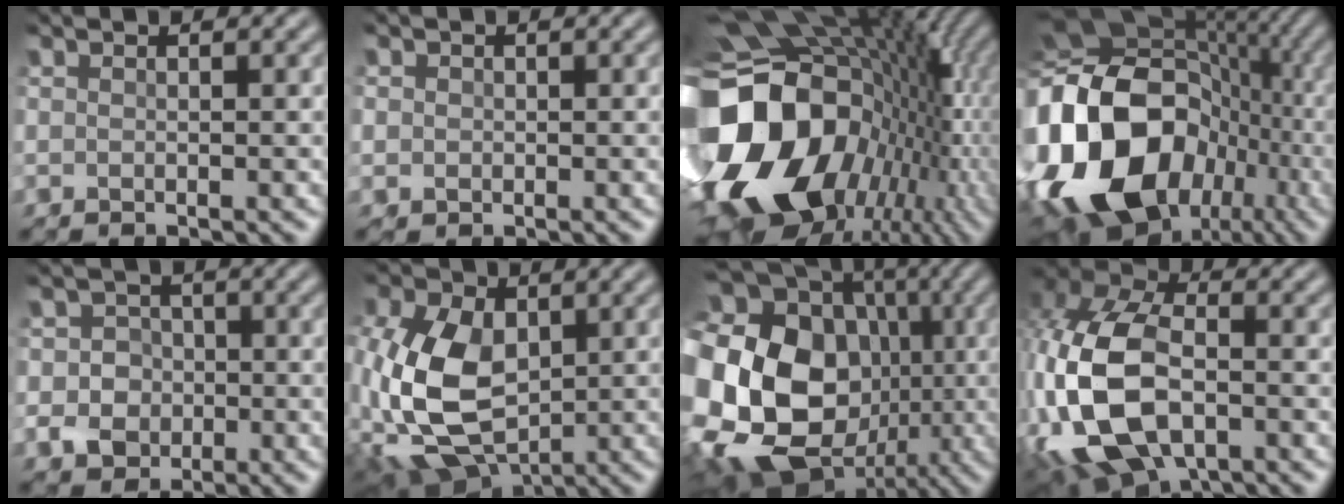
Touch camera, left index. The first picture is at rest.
{"total": 2.2, "force": [0.5, 1.9, 0.9], "torque": [-0.009, 0.015, -0.003]}
{"total": 19.5, "force": [-3.7, 14.3, 12.8], "torque": [-0.273, -0.041, -0.033]}
{"total": 19.7, "force": [-4.0, 14.5, 12.7], "torque": [-0.292, 0.006, -0.069]}
{"total": 4.4, "force": [-0.9, 4.0, 1.5], "torque": [-0.012, 0.013, -0.033]}
{"total": 11.7, "force": [-0.6, 7.8, 8.7], "torque": [-0.224, -0.015, -0.012]}
{"total": 24.3, "force": [-3.0, 20.6, 12.4], "torque": [-0.277, 0.010, -0.107]}
{"total": 13.7, "force": [-3.8, 8.4, 10.1], "torque": [-0.249, -0.014, -0.070]}